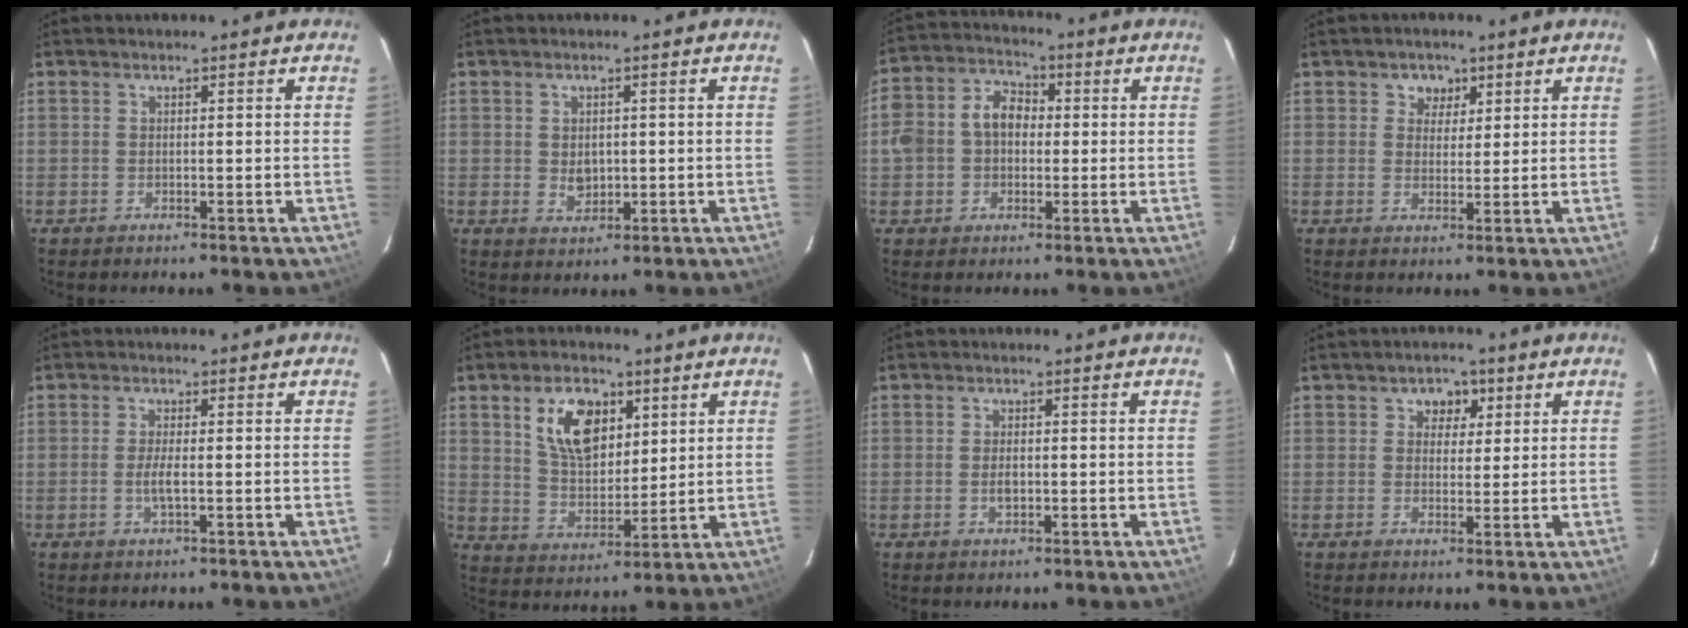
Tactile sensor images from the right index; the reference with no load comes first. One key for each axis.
{"total": 3.3, "fx": -0.1, "fy": 2.6, "fz": 2.0, "tx": -0.033, "ty": -0.001, "tz": 0.004}
{"total": 9.8, "fx": -0.3, "fy": 8.0, "fz": 5.6, "tx": -0.130, "ty": 0.034, "tz": -0.007}
{"total": 3.6, "fx": 1.7, "fy": 3.1, "fz": 0.6, "tx": 0.005, "ty": 0.007, "tz": 0.027}
{"total": 2.6, "fx": -0.6, "fy": 0.4, "fz": 2.5, "tx": -0.047, "ty": -0.006, "tz": -0.011}
{"total": 11.6, "fx": 5.0, "fy": 6.9, "fz": 7.9, "tx": -0.141, "ty": 0.016, "tz": 0.099}
{"total": 2.2, "fx": -0.5, "fy": 1.2, "fz": 1.8, "tx": -0.034, "ty": 0.000, "tz": -0.007}
{"total": 3.8, "fx": 1.5, "fy": 3.3, "fz": 1.3, "tx": -0.006, "ty": 0.008, "tz": 0.023}